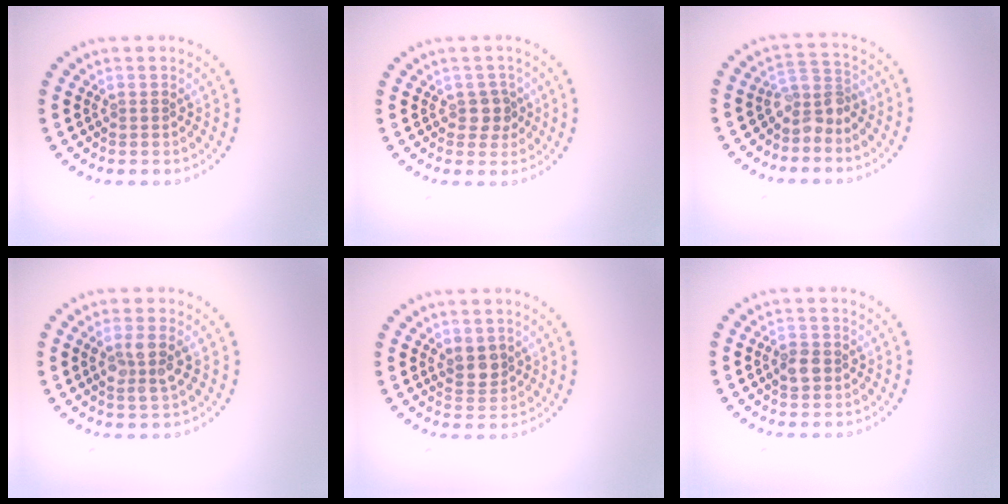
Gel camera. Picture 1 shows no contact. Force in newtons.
{"total": 1.6, "press": 1.5, "slide": 0.8}
{"total": 2.6, "press": 1.8, "slide": 1.8}
{"total": 2.8, "press": 2.7, "slide": 0.9}
{"total": 2.0, "press": 1.8, "slide": 0.8}
{"total": 1.7, "press": 1.6, "slide": 0.3}